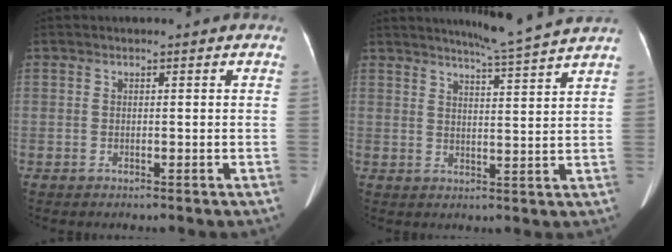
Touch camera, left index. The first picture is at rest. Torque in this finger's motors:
{"motor_torque": [-0.35, -1.07, 0.01, 0.06]}